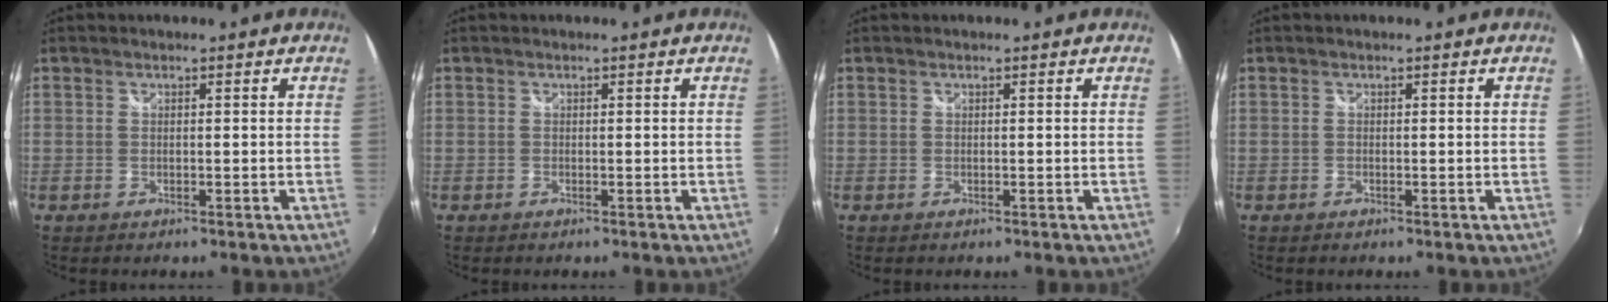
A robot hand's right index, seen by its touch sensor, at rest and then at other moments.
{"total": 0.0}
{"total": 0.0}
{"total": 0.0}